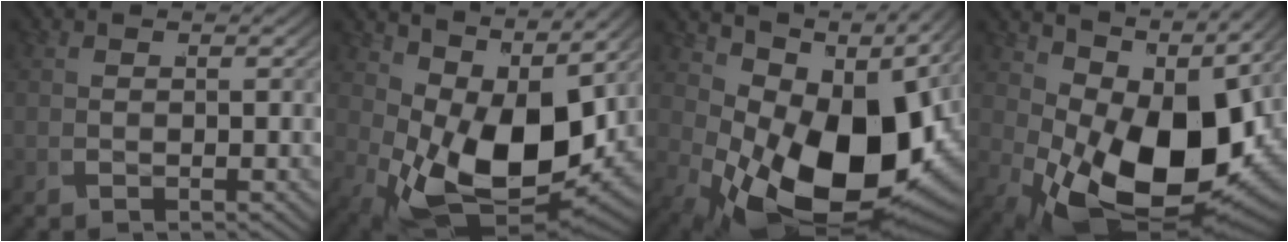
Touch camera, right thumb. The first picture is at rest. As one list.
[{"total": 13.4, "force": [0.5, 7.5, 11.2], "torque": [-0.210, -0.045, 0.034]}, {"total": 18.9, "force": [-1.2, 11.0, 15.3], "torque": [-0.262, -0.053, 0.014]}, {"total": 16.8, "force": [-1.0, 9.7, 13.7], "torque": [-0.237, -0.053, 0.018]}]